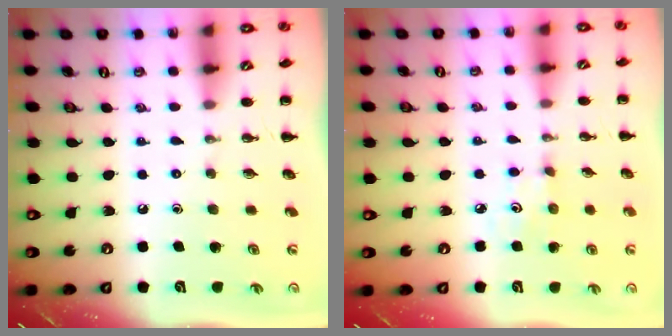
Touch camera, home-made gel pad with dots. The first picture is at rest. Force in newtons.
{"total": 3.8, "press": 3.7, "slide": 1.0}